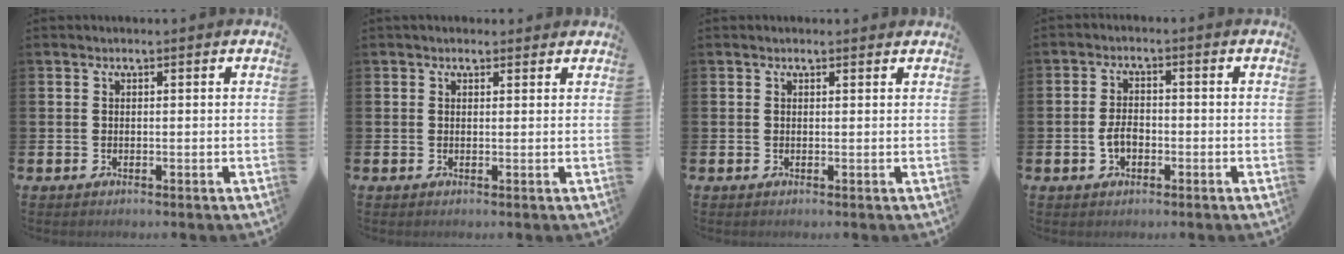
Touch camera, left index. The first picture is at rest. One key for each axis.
{"total": 1.1, "fx": 0.9, "fy": 0.6, "fz": 0.2, "tx": 0.007, "ty": 0.004, "tz": 0.013}
{"total": 0.5, "fx": 0.5, "fy": 0.2, "fz": 0.1, "tx": 0.009, "ty": -0.002, "tz": 0.006}
{"total": 2.9, "fx": -0.9, "fy": 1.8, "fz": 2.1, "tx": -0.034, "ty": 0.001, "tz": -0.018}